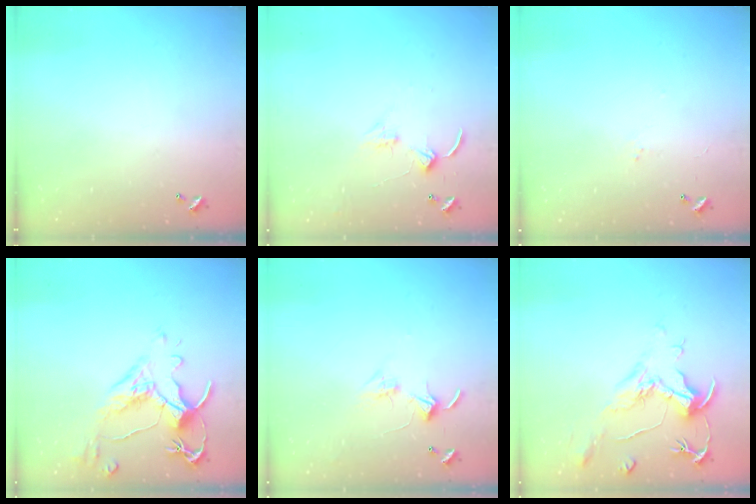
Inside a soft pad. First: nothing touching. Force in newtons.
{"total": 2.4, "press": 2.3, "slide": 0.4}
{"total": 1.9, "press": 1.8, "slide": 0.6}
{"total": 3.2, "press": 2.9, "slide": 1.4}
{"total": 2.8, "press": 2.8, "slide": 0.2}
{"total": 2.2, "press": 1.7, "slide": 1.3}